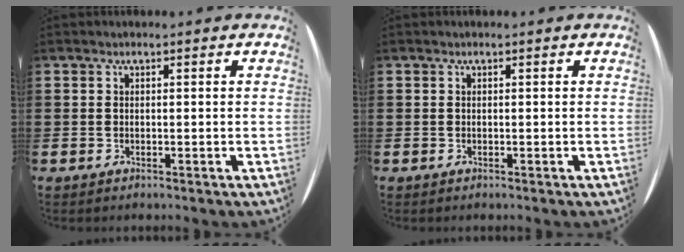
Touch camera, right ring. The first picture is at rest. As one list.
[{"total": 0.0}]